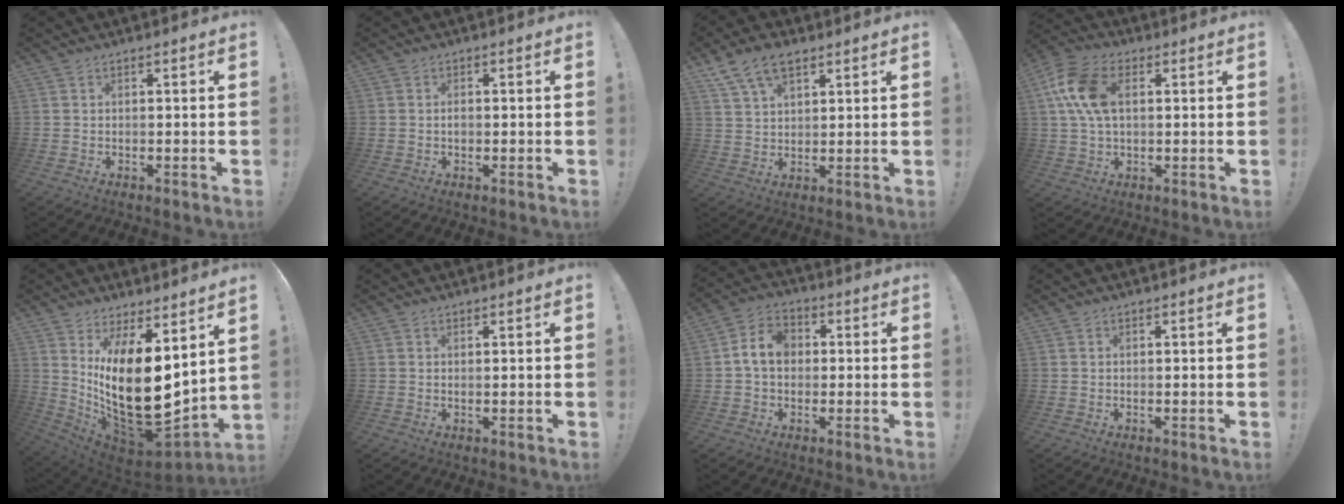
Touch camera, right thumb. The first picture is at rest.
{"total": 1.1, "force": [-0.6, 0.7, 0.6], "torque": [-0.009, 0.002, -0.011]}
{"total": 9.2, "force": [5.4, 5.0, 5.5], "torque": [-0.098, -0.011, 0.105]}
{"total": 13.1, "force": [2.9, 8.2, 9.8], "torque": [-0.197, 0.009, 0.058]}
{"total": 22.1, "force": [0.7, 10.6, 19.4], "torque": [-0.353, -0.039, 0.028]}
{"total": 0.5, "force": [0.4, 0.1, 0.4], "torque": [-0.009, 0.002, 0.007]}
{"total": 8.7, "force": [0.5, 6.7, 5.5], "torque": [-0.103, 0.021, 0.014]}
{"total": 0.0}